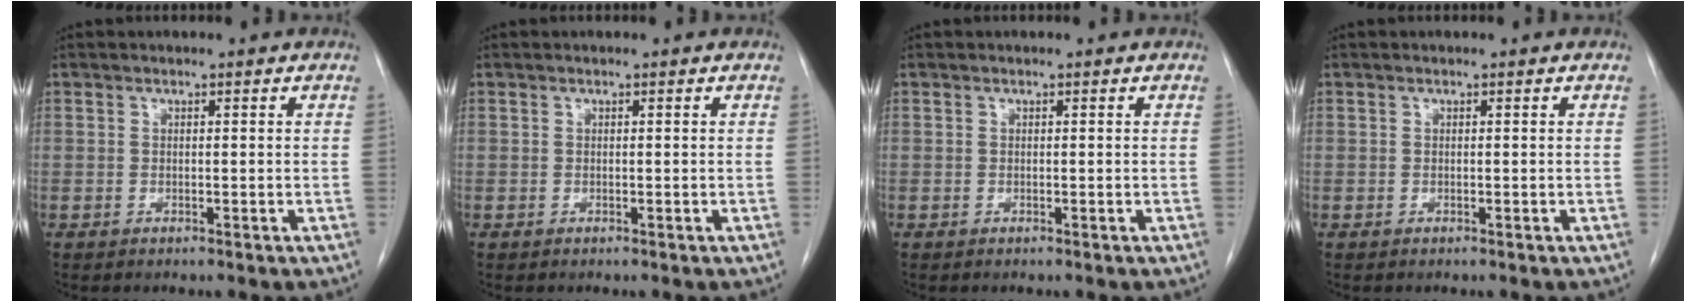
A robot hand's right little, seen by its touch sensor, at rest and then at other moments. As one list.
[{"total": 0.0}, {"total": 0.0}, {"total": 0.0}]